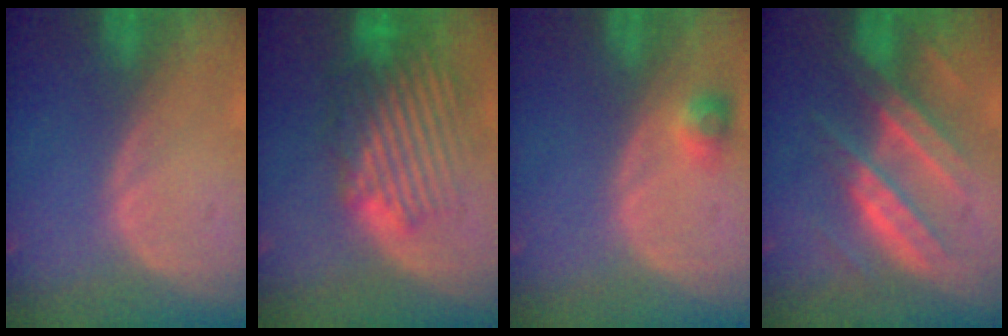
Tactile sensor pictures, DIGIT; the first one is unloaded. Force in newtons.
{"total": 8.5, "press": 8.1, "slide": 2.5}
{"total": 2.2, "press": 2.2, "slide": 0.2}
{"total": 8.1, "press": 8.1, "slide": 0.4}